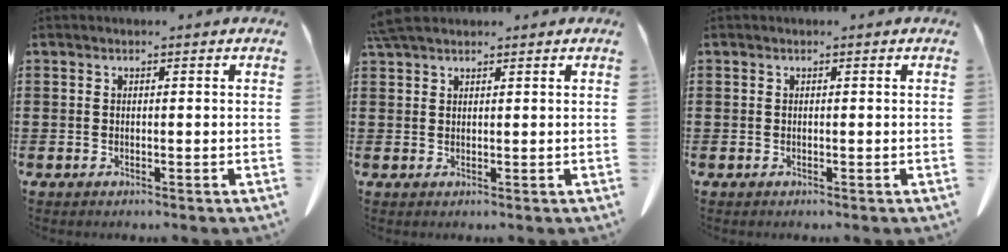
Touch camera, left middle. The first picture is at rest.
{"total": 3.0, "force": [2.6, 0.7, 1.4], "torque": [-0.036, 0.002, 0.050]}
{"total": 0.0}